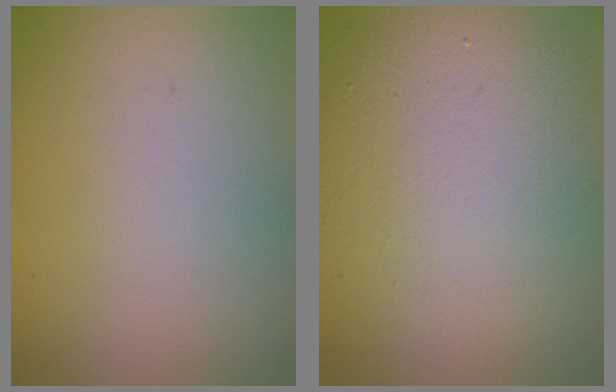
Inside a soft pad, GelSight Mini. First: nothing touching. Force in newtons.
{"total": 8.8, "press": 8.8, "slide": 0.7}